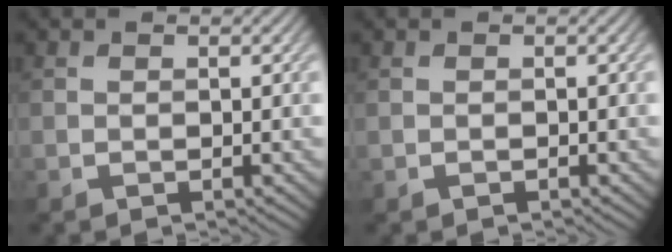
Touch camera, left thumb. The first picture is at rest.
{"total": 0.0}